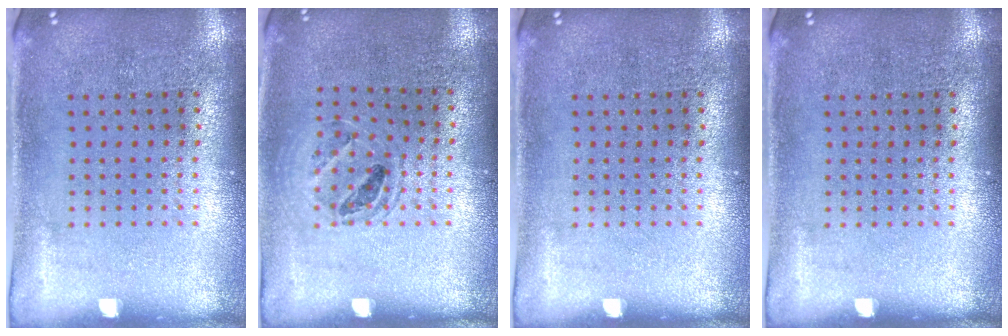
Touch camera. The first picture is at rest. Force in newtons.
{"total": 1.0, "press": 1.0, "slide": 0.2}
{"total": 0.0}
{"total": 0.0}